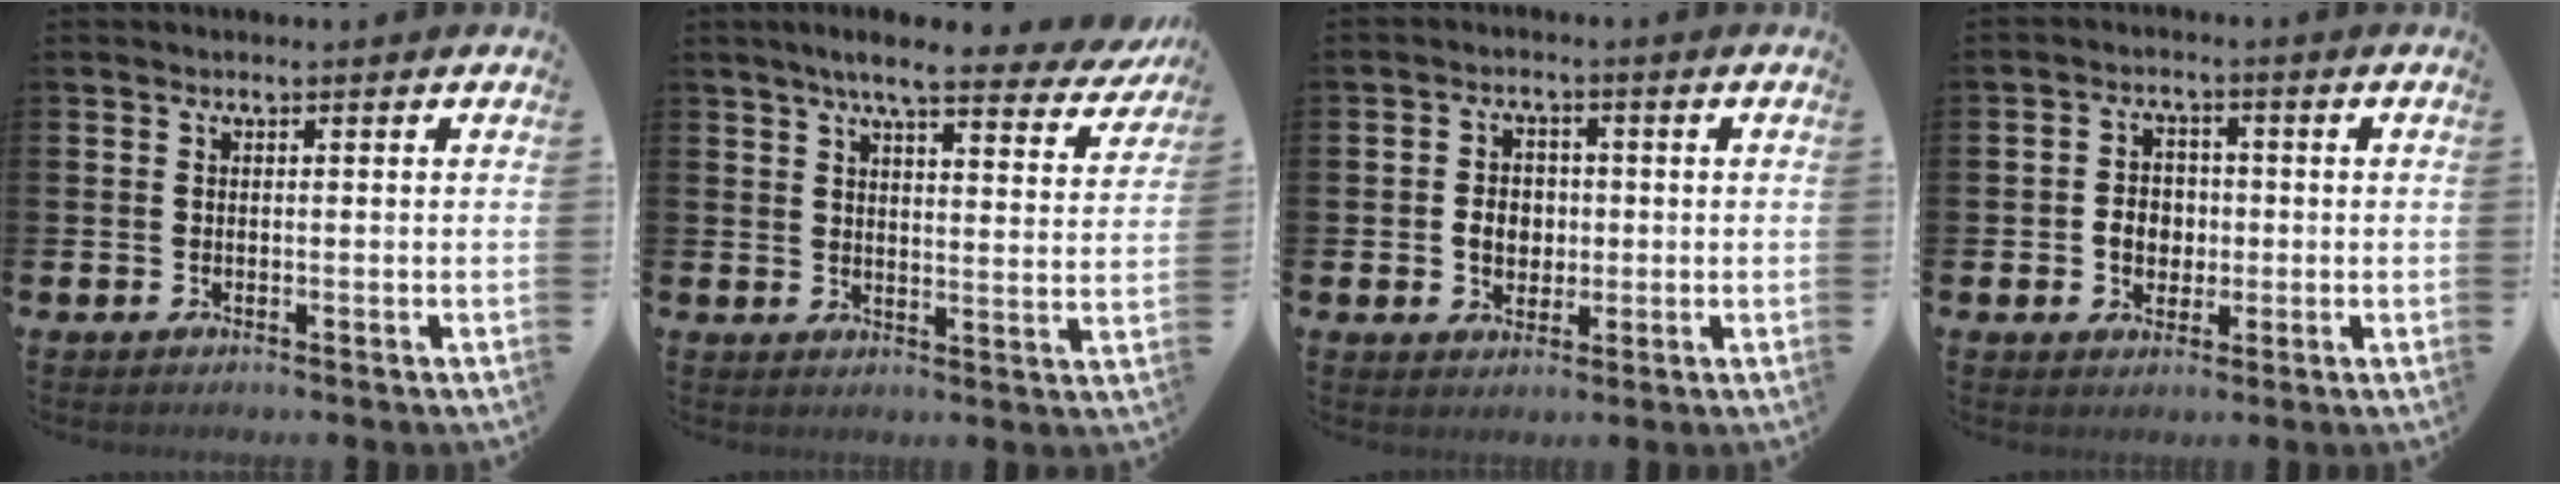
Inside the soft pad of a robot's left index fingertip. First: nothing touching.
{"total": 6.9, "force": [5.9, 1.0, 3.3], "torque": [-0.063, -0.033, 0.096]}
{"total": 3.8, "force": [-0.3, 3.2, 2.1], "torque": [-0.024, 0.003, -0.015]}
{"total": 3.8, "force": [-0.5, 3.2, 2.0], "torque": [-0.022, 0.001, -0.019]}